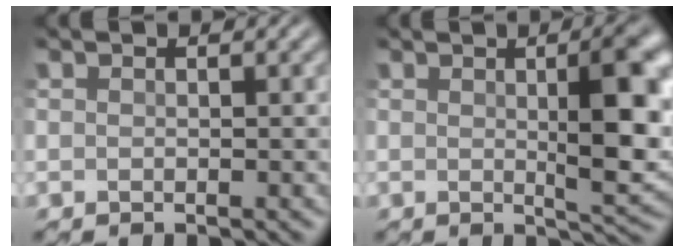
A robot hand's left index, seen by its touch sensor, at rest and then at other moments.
{"total": 6.8, "force": [0.8, 1.9, 6.5], "torque": [-0.096, 0.002, 0.016]}